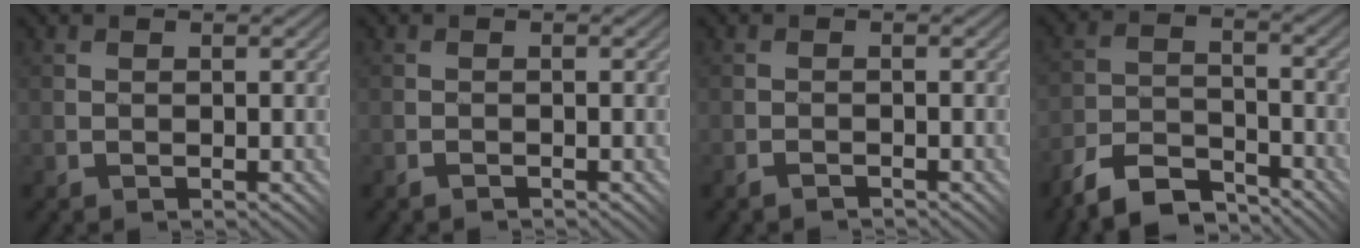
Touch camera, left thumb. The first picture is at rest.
{"total": 0.6, "force": [-0.6, 0.0, 0.1], "torque": [-0.002, 0.003, -0.012]}
{"total": 0.9, "force": [-0.9, 0.0, 0.3], "torque": [-0.004, 0.004, -0.018]}
{"total": 8.2, "force": [-6.9, 2.7, 3.4], "torque": [-0.062, -0.002, -0.134]}